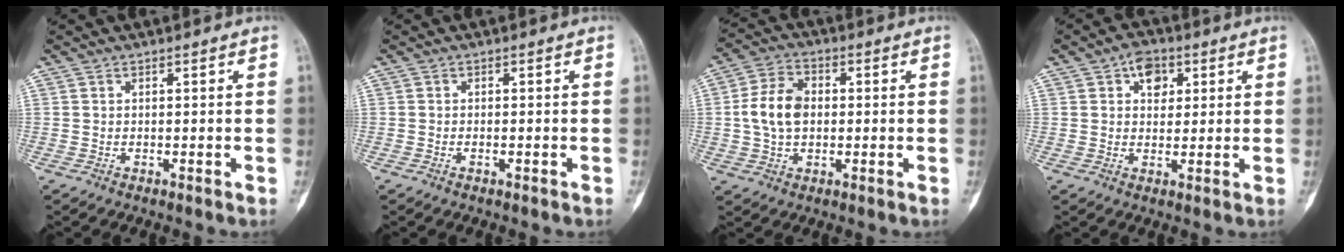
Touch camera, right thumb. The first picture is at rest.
{"total": 0.7, "force": [-0.2, 0.3, 0.6], "torque": [-0.012, 0.007, -0.003]}
{"total": 8.9, "force": [0.2, 6.2, 6.4], "torque": [-0.111, 0.015, -0.001]}
{"total": 5.3, "force": [2.2, 3.8, 3.0], "torque": [-0.015, -0.002, 0.028]}